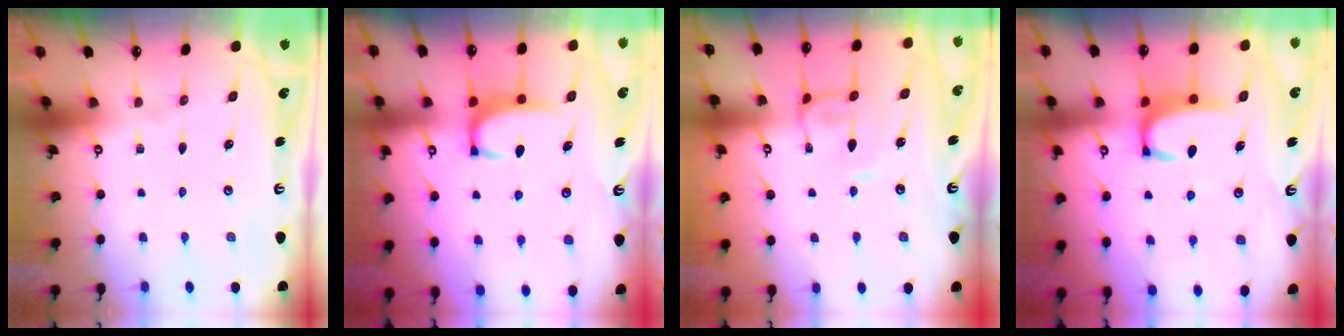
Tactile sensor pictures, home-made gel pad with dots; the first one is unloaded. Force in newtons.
{"total": 2.6, "press": 2.6, "slide": 0.4}
{"total": 1.4, "press": 1.3, "slide": 0.4}
{"total": 3.4, "press": 3.4, "slide": 0.3}